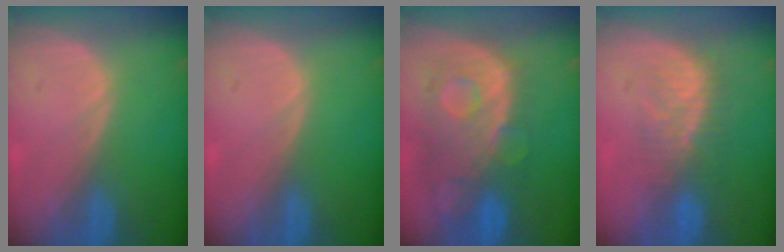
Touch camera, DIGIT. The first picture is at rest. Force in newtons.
{"total": 0.0}
{"total": 11.2, "press": 9.7, "slide": 5.5}
{"total": 6.2, "press": 6.0, "slide": 1.5}